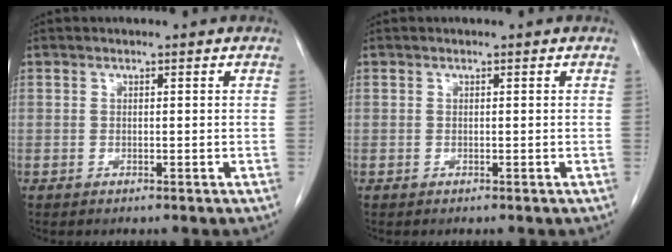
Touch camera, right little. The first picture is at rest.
{"total": 0.0}